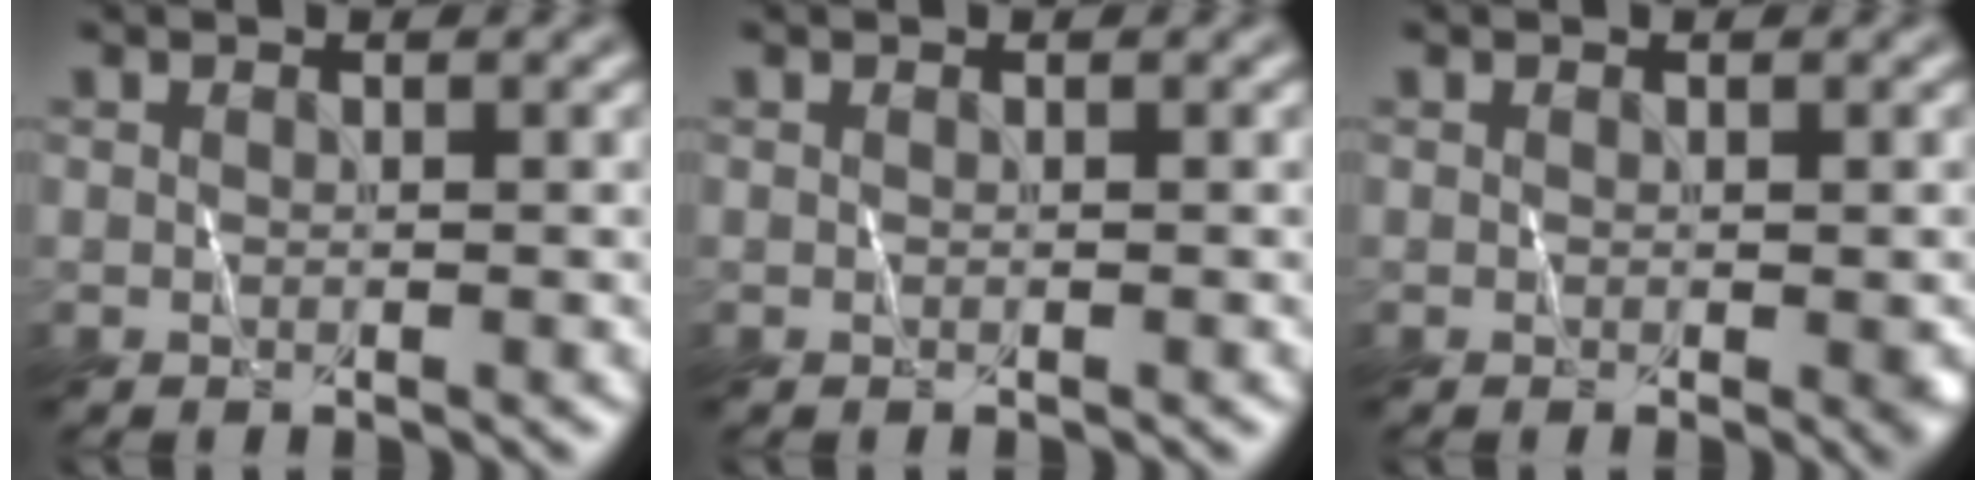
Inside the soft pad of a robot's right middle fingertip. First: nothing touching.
{"total": 0.0}
{"total": 1.1, "force": [-0.3, 0.5, 1.0], "torque": [-0.008, 0.002, 0.004]}